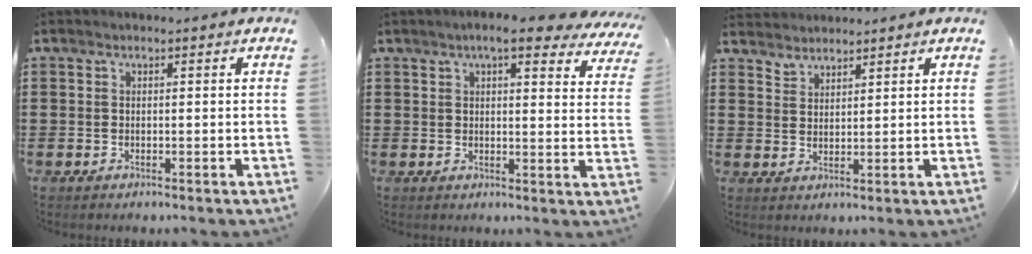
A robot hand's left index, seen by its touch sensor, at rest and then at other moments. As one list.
[{"total": 6.6, "force": [5.1, 0.6, 4.0], "torque": [-0.076, -0.013, 0.088]}, {"total": 2.6, "force": [2.5, 0.6, -0.4], "torque": [-0.001, -0.005, 0.050]}]